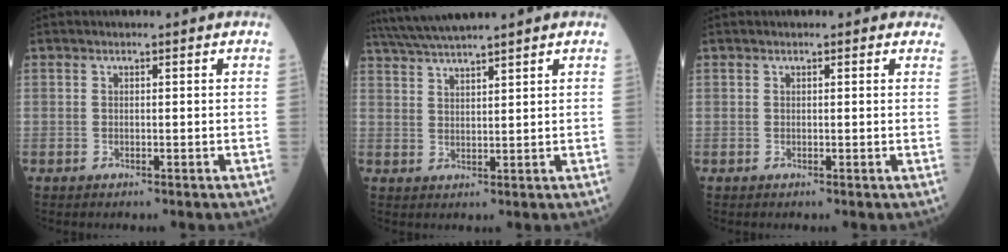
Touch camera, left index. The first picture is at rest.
{"total": 7.2, "force": [6.3, -0.7, 3.4], "torque": [-0.067, 0.030, 0.117]}
{"total": 0.5, "force": [0.4, 0.4, 0.1], "torque": [-0.001, -0.001, -0.005]}